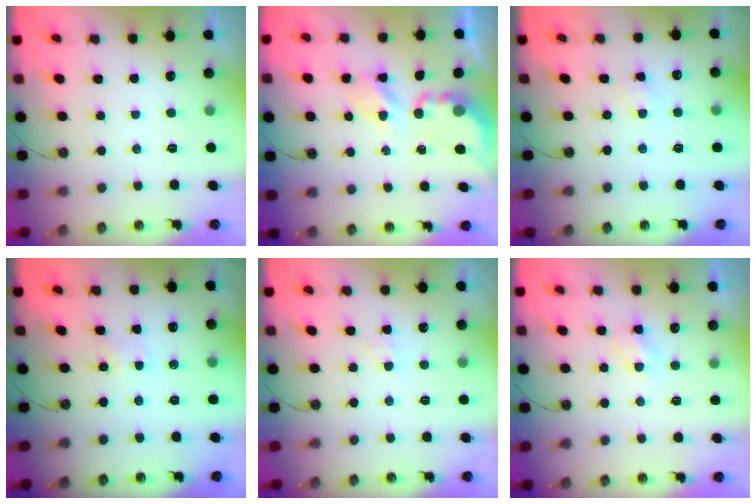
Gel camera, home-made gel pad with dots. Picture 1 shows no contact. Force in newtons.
{"total": 4.4, "press": 4.4, "slide": 0.1}
{"total": 5.0, "press": 4.9, "slide": 0.6}
{"total": 1.9, "press": 1.9, "slide": 0.3}
{"total": 5.4, "press": 5.4, "slide": 0.6}
{"total": 3.8, "press": 3.7, "slide": 0.5}